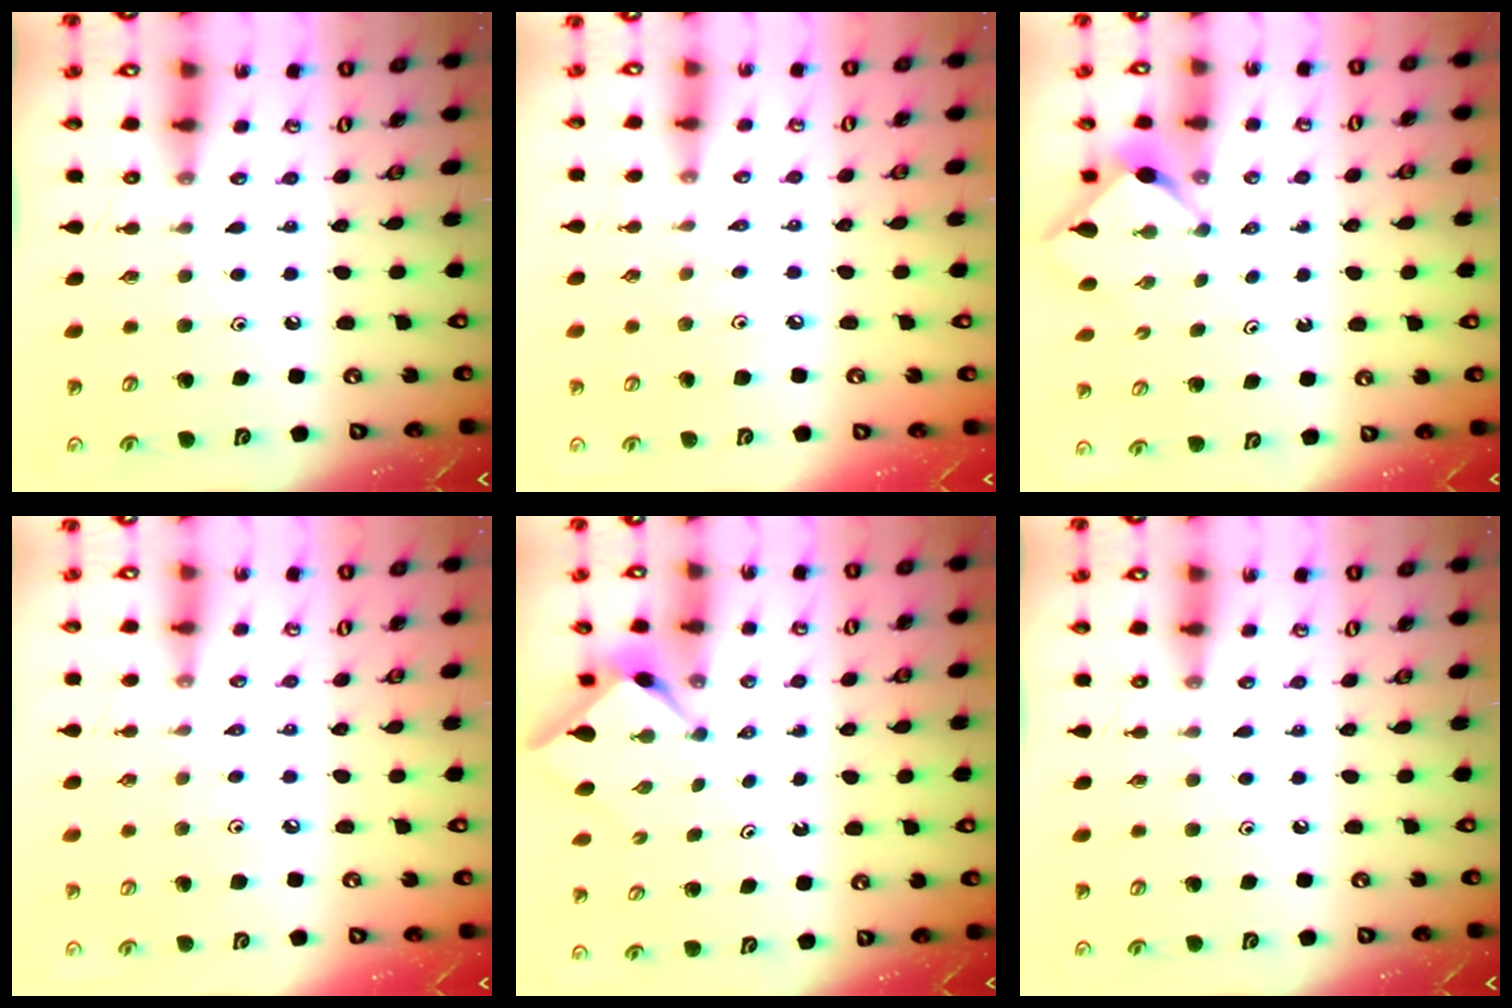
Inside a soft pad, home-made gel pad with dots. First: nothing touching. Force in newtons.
{"total": 3.0, "press": 3.0, "slide": 0.2}
{"total": 3.4, "press": 3.4, "slide": 0.3}
{"total": 1.7, "press": 1.7, "slide": 0.3}
{"total": 2.6, "press": 2.5, "slide": 0.4}
{"total": 0.0}